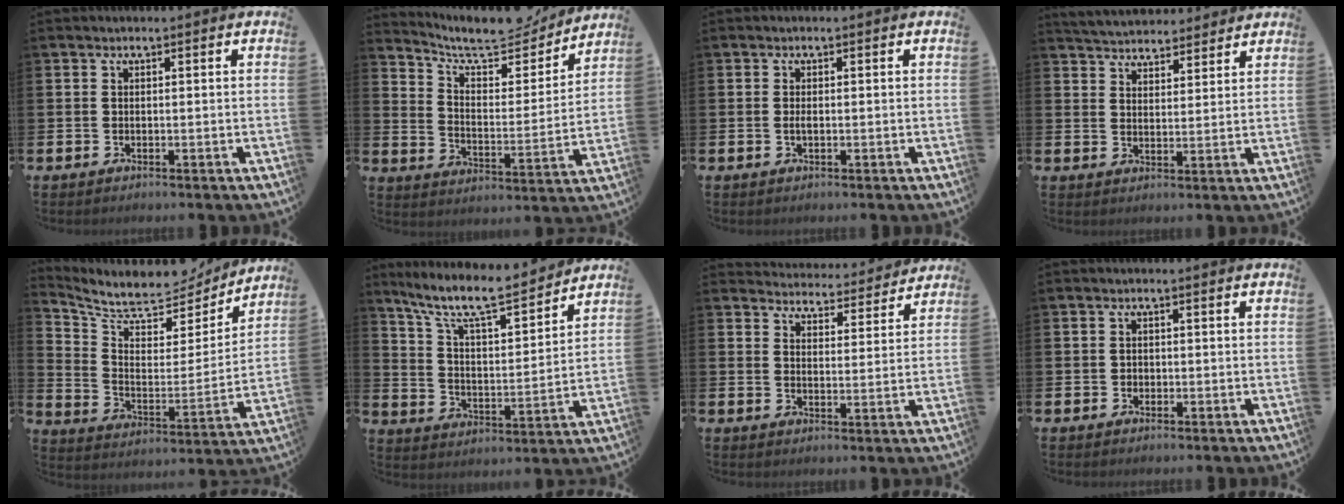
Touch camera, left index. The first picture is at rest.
{"total": 9.5, "force": [8.5, 2.7, 3.2], "torque": [-0.091, -0.059, 0.146]}
{"total": 0.9, "force": [-0.2, 0.4, 0.8], "torque": [-0.016, 0.002, -0.004]}
{"total": 4.9, "force": [4.8, 0.9, -0.1], "torque": [-0.015, -0.027, 0.087]}
{"total": 8.3, "force": [7.7, 2.6, 1.9], "torque": [-0.079, -0.062, 0.131]}
{"total": 9.9, "force": [8.8, 1.6, 4.4], "torque": [-0.118, -0.054, 0.150]}
{"total": 4.4, "force": [4.4, 0.7, -0.1], "torque": [-0.006, -0.041, 0.073]}
{"total": 0.8, "force": [-0.2, 0.8, 0.2], "torque": [-0.005, 0.007, -0.005]}